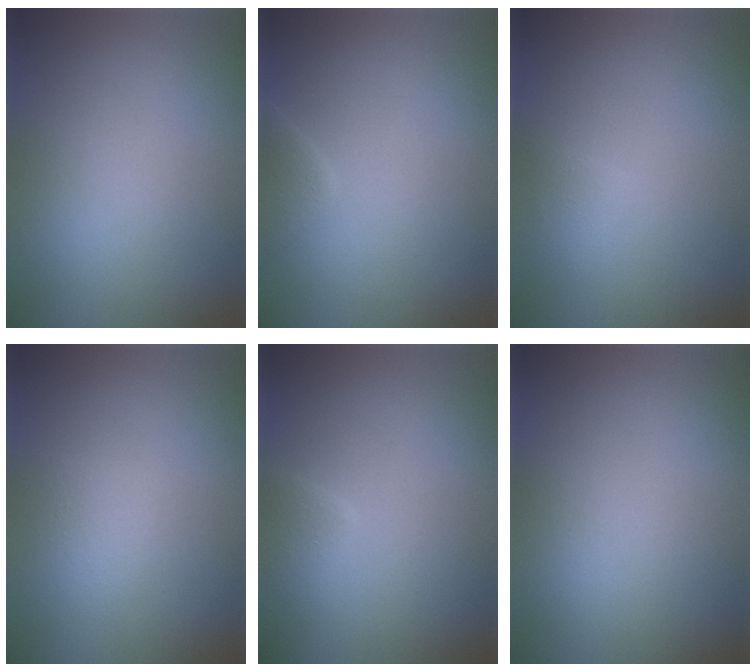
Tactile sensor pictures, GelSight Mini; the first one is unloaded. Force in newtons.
{"total": 2.3, "press": 2.3, "slide": 0.1}
{"total": 0.9, "press": 0.9, "slide": 0.1}
{"total": 1.1, "press": 1.1, "slide": 0.1}
{"total": 2.8, "press": 2.8, "slide": 0.2}
{"total": 0.0}